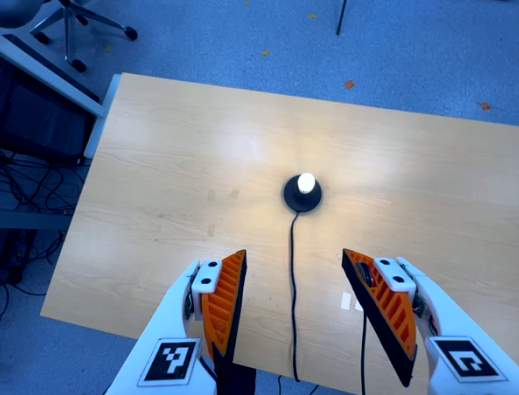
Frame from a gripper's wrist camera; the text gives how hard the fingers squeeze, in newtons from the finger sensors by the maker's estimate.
{"total": 0.0}